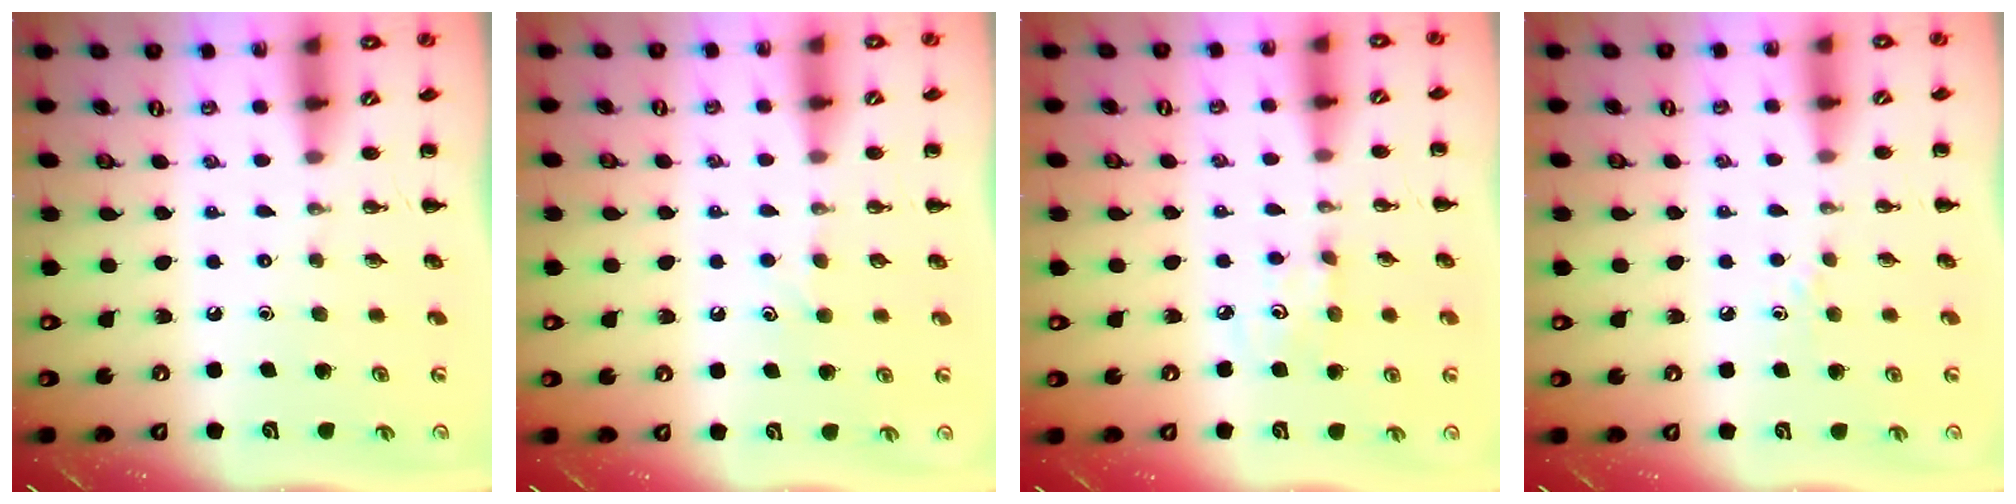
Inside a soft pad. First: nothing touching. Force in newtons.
{"total": 3.6, "press": 3.4, "slide": 1.2}
{"total": 3.3, "press": 3.2, "slide": 0.9}
{"total": 3.0, "press": 2.7, "slide": 1.2}